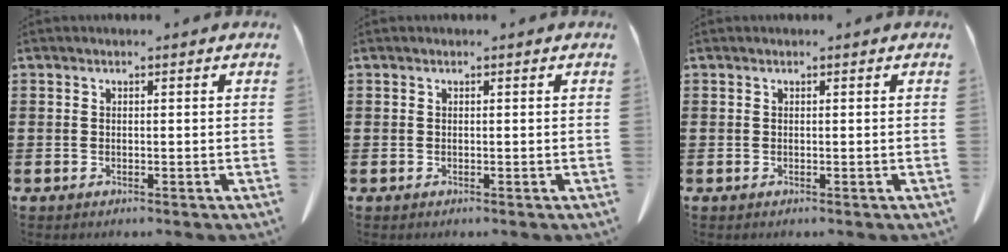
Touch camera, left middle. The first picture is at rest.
{"total": 0.0}
{"total": 0.0}